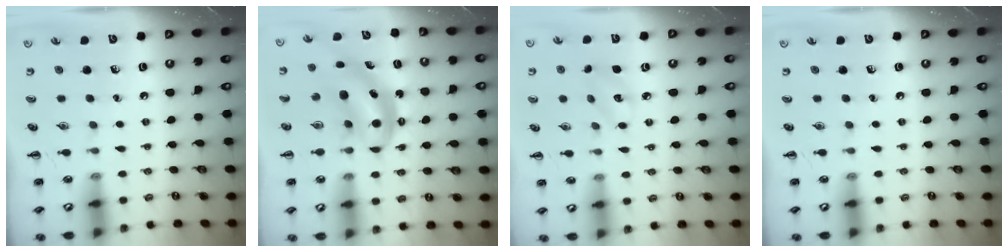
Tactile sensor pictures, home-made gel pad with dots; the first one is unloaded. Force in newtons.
{"total": 5.5, "press": 5.4, "slide": 0.8}
{"total": 4.6, "press": 4.6, "slide": 0.6}
{"total": 0.0}